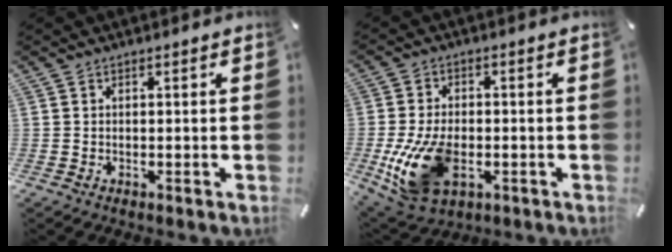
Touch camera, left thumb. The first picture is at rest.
{"total": 14.5, "force": [-3.4, 9.2, 10.7], "torque": [-0.227, -0.005, -0.059]}